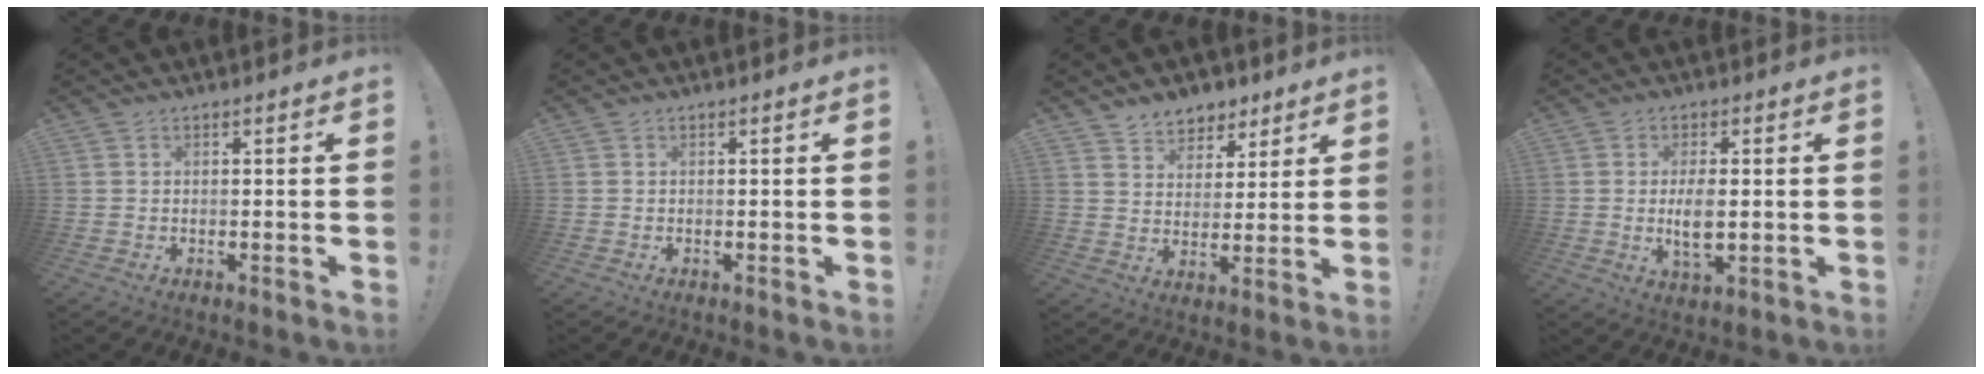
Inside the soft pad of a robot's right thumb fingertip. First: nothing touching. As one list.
[{"total": 0.0}, {"total": 7.3, "force": [5.4, 4.8, 0.6], "torque": [-0.005, -0.047, 0.105]}, {"total": 6.3, "force": [-0.2, 3.5, 5.2], "torque": [-0.083, -0.004, -0.007]}]